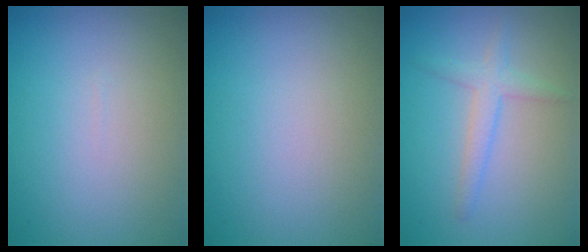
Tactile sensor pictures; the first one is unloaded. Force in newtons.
{"total": 0.0}
{"total": 2.2, "press": 2.2, "slide": 0.0}